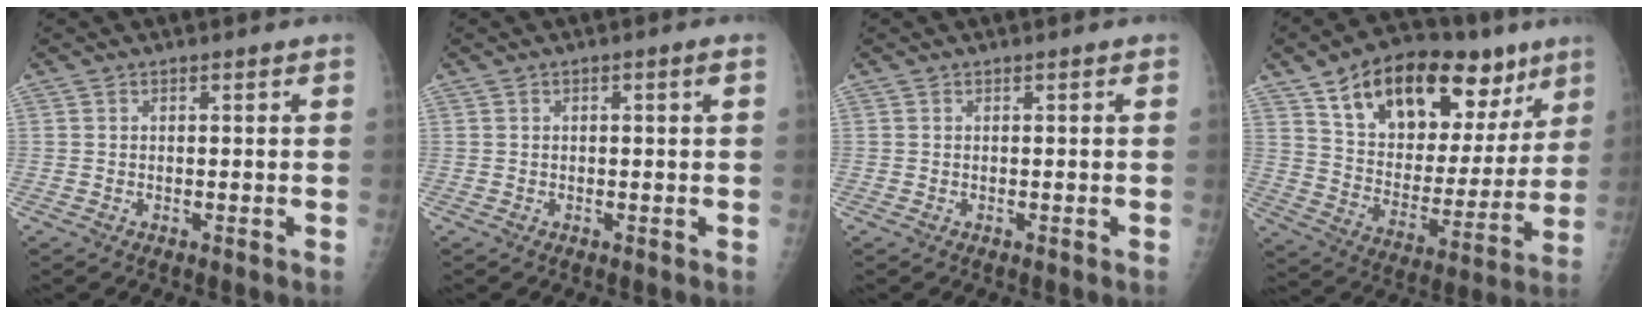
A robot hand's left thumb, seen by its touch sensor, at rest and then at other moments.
{"total": 1.3, "force": [0.2, 0.1, 1.2], "torque": [-0.023, 0.008, 0.005]}
{"total": 0.0}
{"total": 26.4, "force": [14.2, 14.4, 17.0], "torque": [-0.225, -0.017, 0.234]}